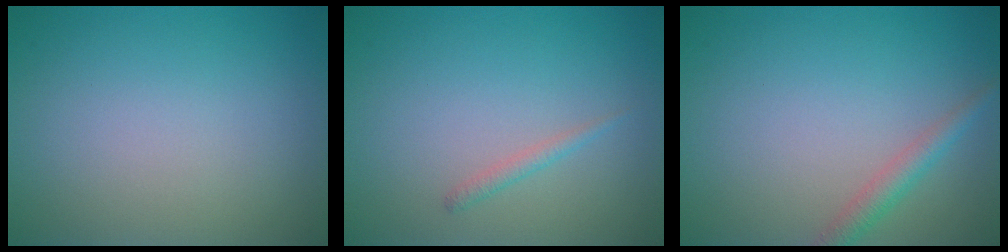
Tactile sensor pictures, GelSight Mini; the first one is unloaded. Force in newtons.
{"total": 0.9, "press": 0.9, "slide": 0.0}
{"total": 2.0, "press": 2.0, "slide": 0.0}